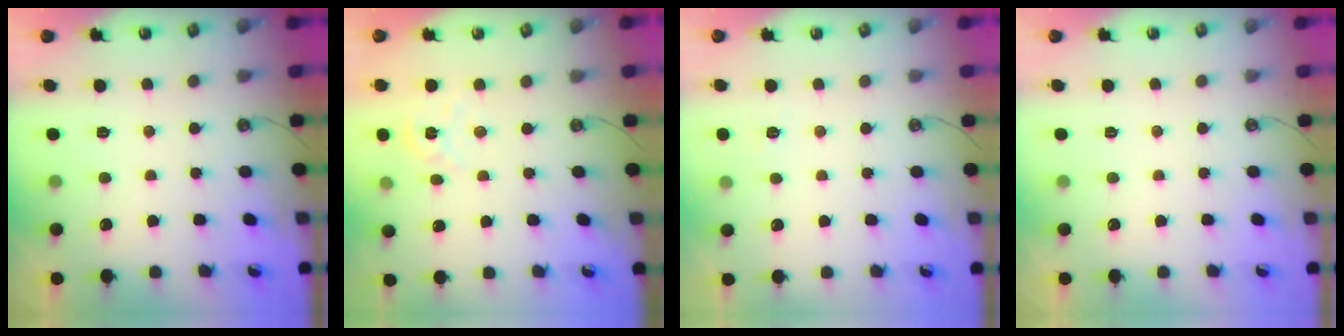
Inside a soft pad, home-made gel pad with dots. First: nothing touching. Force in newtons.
{"total": 3.1, "press": 3.1, "slide": 0.2}
{"total": 4.3, "press": 4.3, "slide": 0.5}
{"total": 0.0}